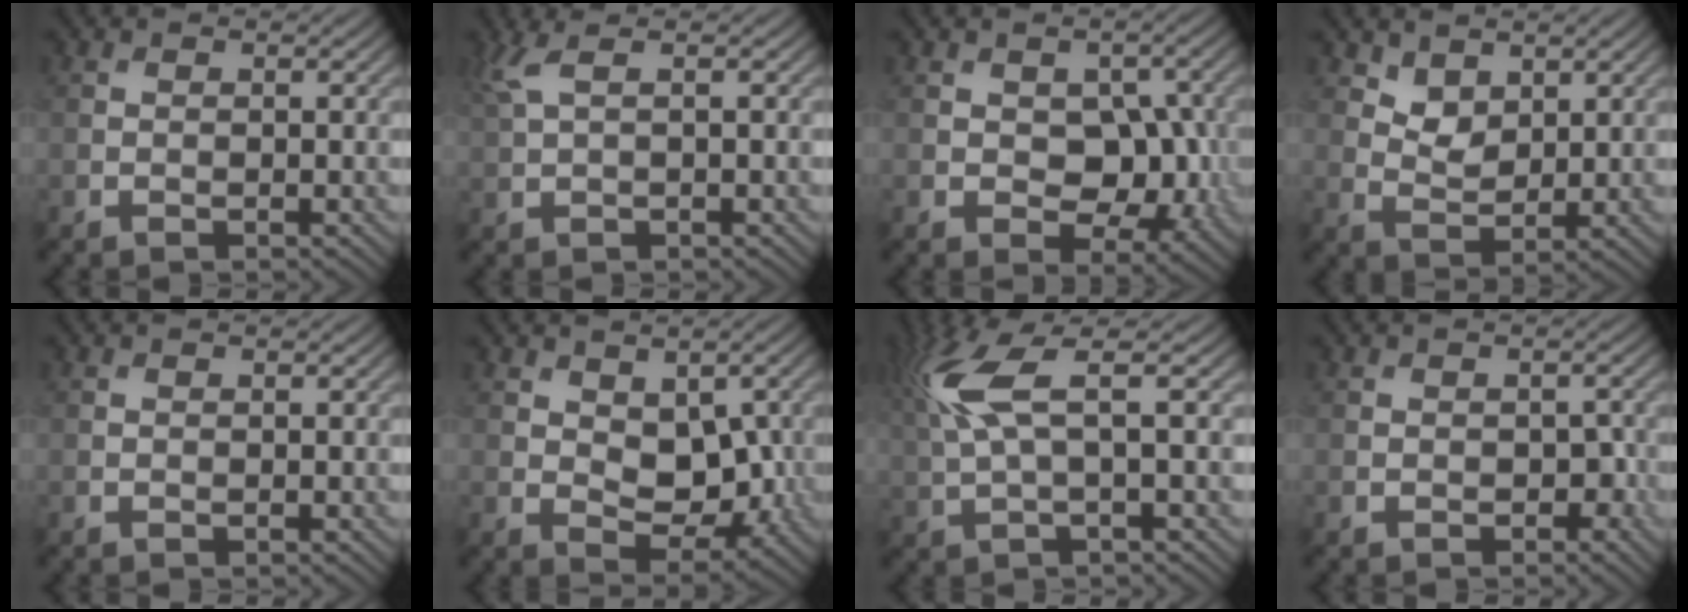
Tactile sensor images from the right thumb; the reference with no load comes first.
{"total": 3.0, "force": [1.4, 0.7, 2.5], "torque": [-0.059, 0.014, 0.030]}
{"total": 6.5, "force": [-0.6, 4.5, 4.6], "torque": [-0.064, -0.013, -0.009]}
{"total": 3.3, "force": [2.3, 1.9, 1.4], "torque": [-0.033, -0.010, 0.047]}
{"total": 0.0}
{"total": 6.0, "force": [0.8, 3.8, 4.5], "torque": [-0.077, -0.011, 0.017]}
{"total": 7.2, "force": [2.2, 1.5, 6.7], "torque": [-0.163, 0.019, 0.044]}
{"total": 1.6, "force": [-0.6, 1.1, 1.1], "torque": [-0.013, -0.006, -0.007]}